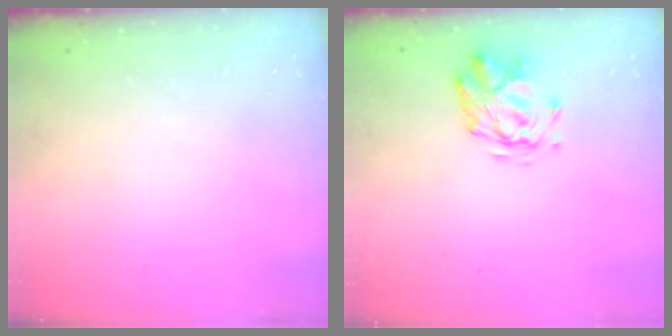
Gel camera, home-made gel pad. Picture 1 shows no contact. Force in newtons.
{"total": 2.9, "press": 2.5, "slide": 1.4}